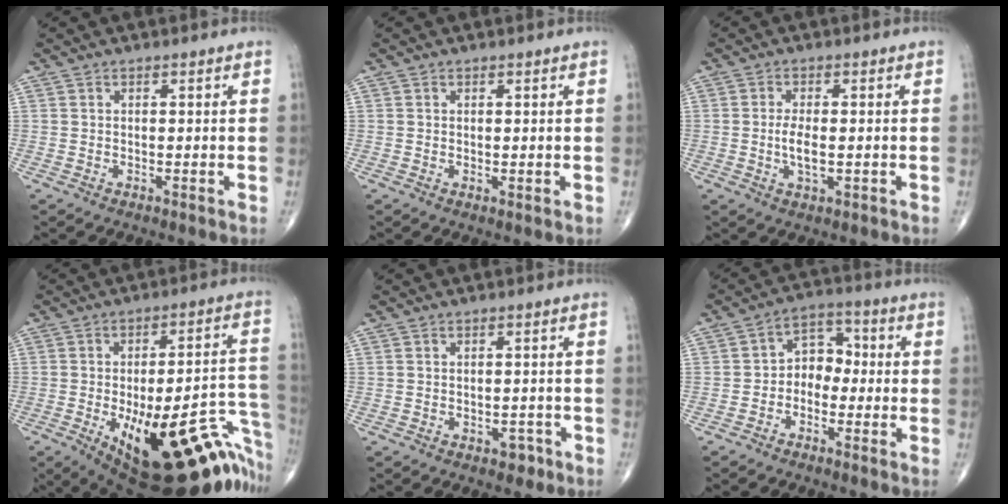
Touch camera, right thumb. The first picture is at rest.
{"total": 0.7, "force": [0.1, 0.2, 0.6], "torque": [-0.017, -0.005, 0.004]}
{"total": 4.2, "force": [-0.5, 1.7, 3.8], "torque": [-0.075, -0.005, -0.011]}
{"total": 33.3, "force": [-13.9, 12.3, 27.7], "torque": [-0.281, 0.053, -0.168]}
{"total": 2.2, "force": [-1.2, 1.4, 1.2], "torque": [-0.007, 0.006, -0.013]}
{"total": 6.5, "force": [-1.4, 4.9, 4.0], "torque": [-0.033, 0.036, -0.043]}